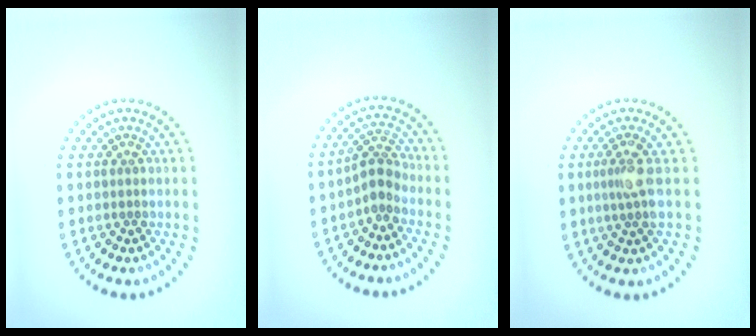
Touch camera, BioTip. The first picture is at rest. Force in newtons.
{"total": 2.2, "press": 1.7, "slide": 1.4}
{"total": 2.1, "press": 1.7, "slide": 1.3}